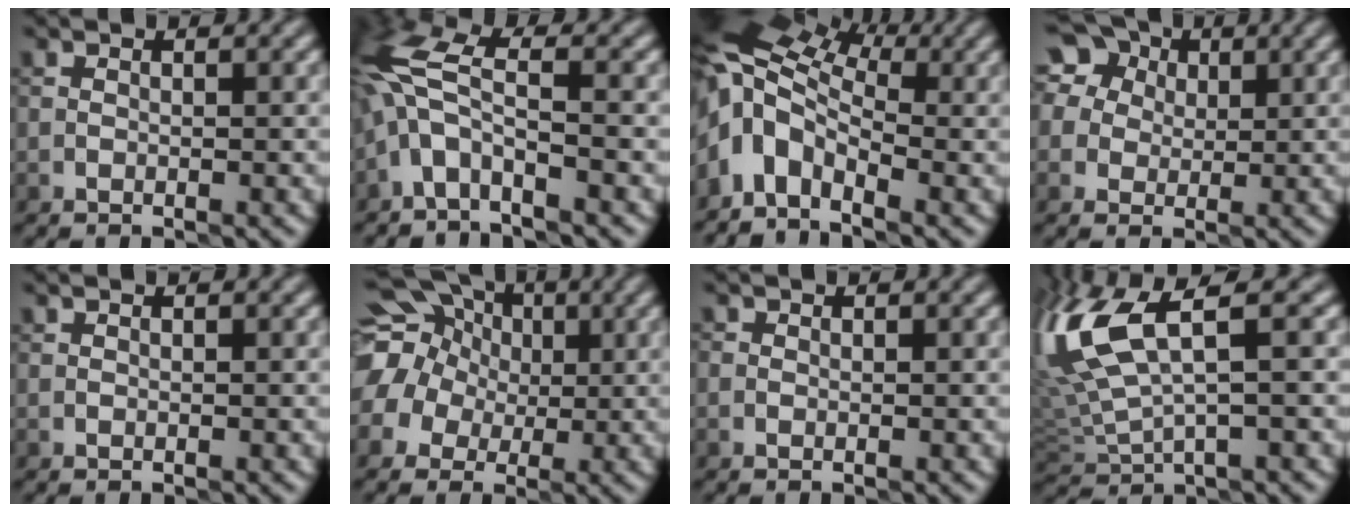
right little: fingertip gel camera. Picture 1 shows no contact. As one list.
[{"total": 5.0, "force": [-1.9, 1.8, 4.2], "torque": [-0.097, 0.016, -0.050]}, {"total": 9.1, "force": [0.0, 5.5, 7.2], "torque": [-0.154, 0.011, -0.016]}, {"total": 9.2, "force": [3.9, 7.3, 4.0], "torque": [-0.078, 0.043, 0.038]}, {"total": 0.0}, {"total": 18.8, "force": [4.6, 16.6, 7.5], "torque": [-0.184, 0.027, 0.038]}, {"total": 0.0}, {"total": 10.1, "force": [3.1, 3.7, 8.9], "torque": [-0.215, 0.012, 0.061]}]